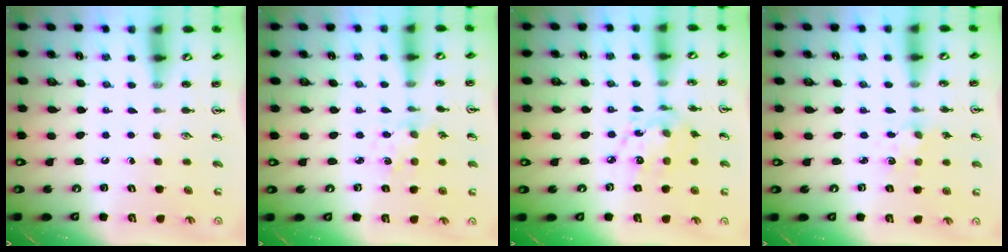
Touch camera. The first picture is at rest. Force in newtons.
{"total": 1.1, "press": 1.0, "slide": 0.2}
{"total": 10.7, "press": 10.6, "slide": 0.8}
{"total": 2.0, "press": 2.0, "slide": 0.3}